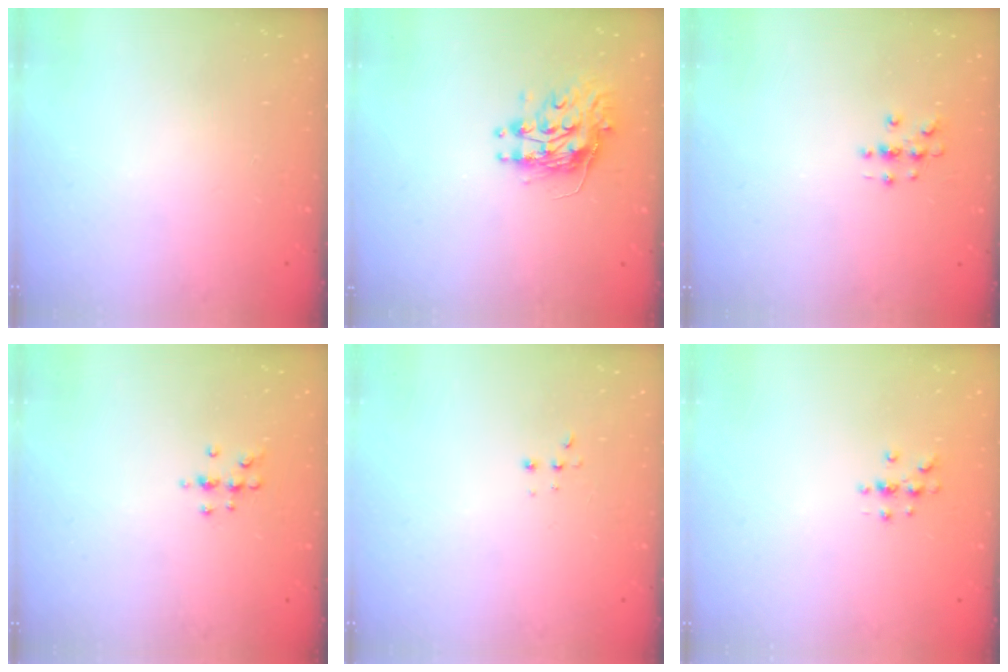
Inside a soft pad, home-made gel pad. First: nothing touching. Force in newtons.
{"total": 9.6, "press": 9.6, "slide": 0.3}
{"total": 2.9, "press": 2.9, "slide": 0.3}
{"total": 4.9, "press": 4.8, "slide": 0.7}
{"total": 2.2, "press": 2.2, "slide": 0.5}
{"total": 3.4, "press": 3.4, "slide": 0.4}